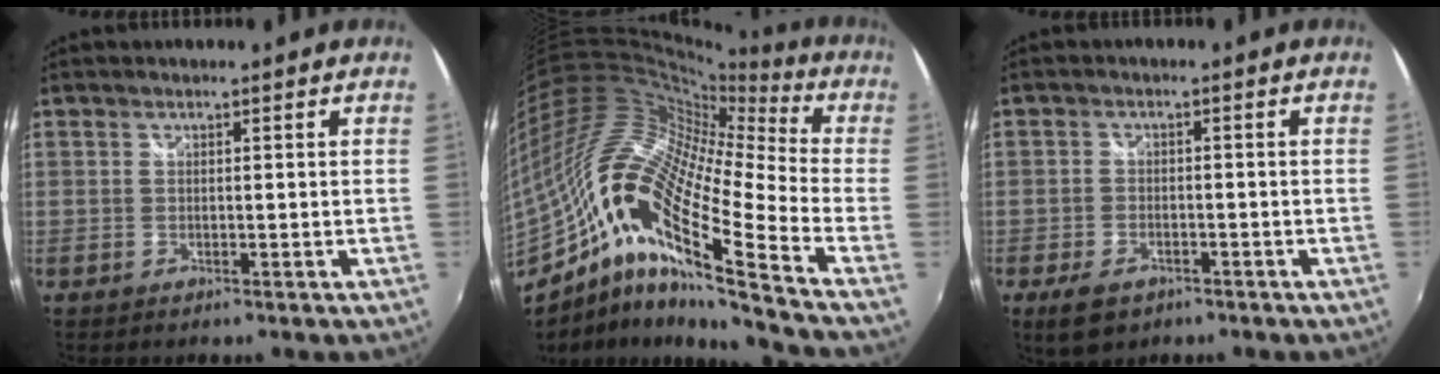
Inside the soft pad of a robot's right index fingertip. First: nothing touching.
{"total": 22.3, "force": [-8.9, 4.4, 19.9], "torque": [-0.330, -0.039, -0.188]}
{"total": 6.1, "force": [-3.8, 3.5, 3.2], "torque": [-0.085, -0.012, -0.063]}